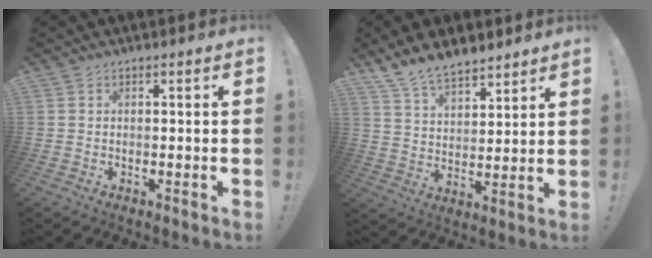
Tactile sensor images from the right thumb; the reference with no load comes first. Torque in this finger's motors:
{"motor_torque": [-0.11, 0.52, 0.24, 0.24, 0.02]}